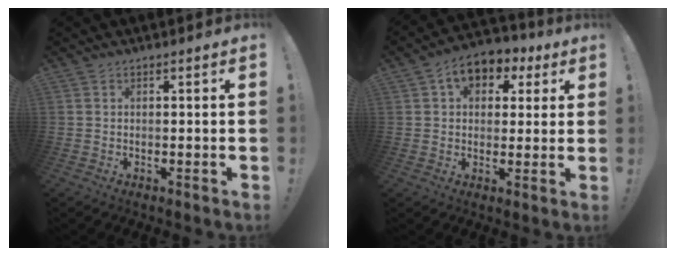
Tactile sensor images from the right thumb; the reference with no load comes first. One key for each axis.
{"total": 9.0, "fx": 3.7, "fy": 6.5, "fz": 5.1, "tx": -0.072, "ty": -0.009, "tz": 0.071}